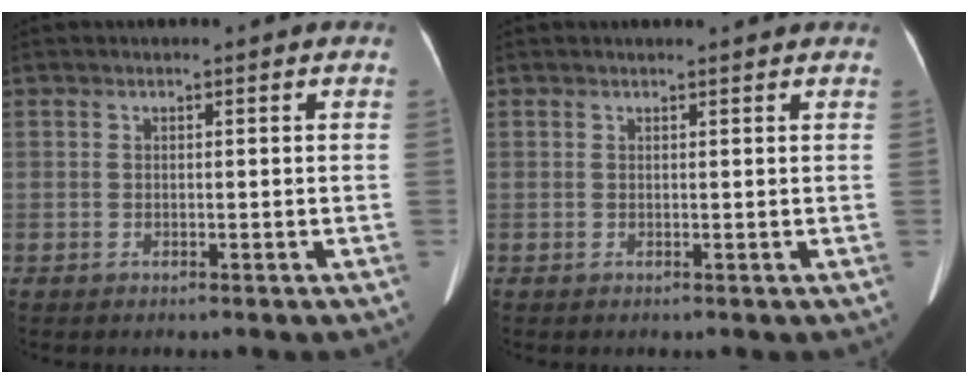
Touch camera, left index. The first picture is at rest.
{"total": 2.5, "force": [2.4, -0.1, 0.6], "torque": [-0.009, 0.014, 0.028]}